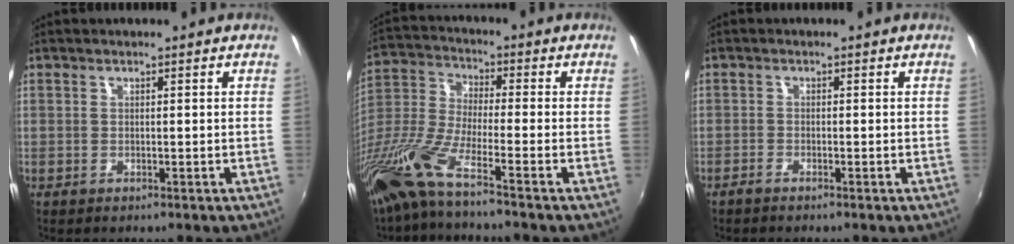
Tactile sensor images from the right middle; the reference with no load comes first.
{"total": 11.3, "force": [-8.2, -0.2, 7.8], "torque": [-0.163, -0.022, -0.167]}
{"total": 1.3, "force": [-1.2, 0.1, 0.5], "torque": [-0.019, -0.002, -0.026]}